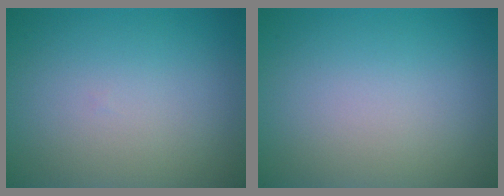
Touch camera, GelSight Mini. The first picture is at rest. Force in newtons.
{"total": 0.0}